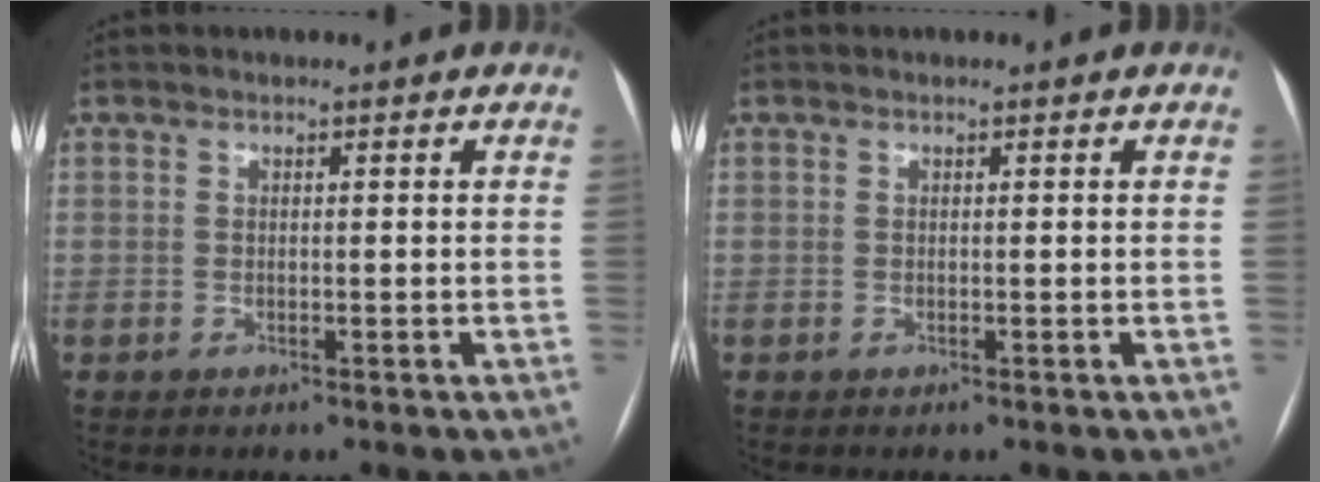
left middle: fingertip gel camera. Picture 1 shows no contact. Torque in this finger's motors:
{"motor_torque": [0.00, 0.00, 0.01, 0.00]}